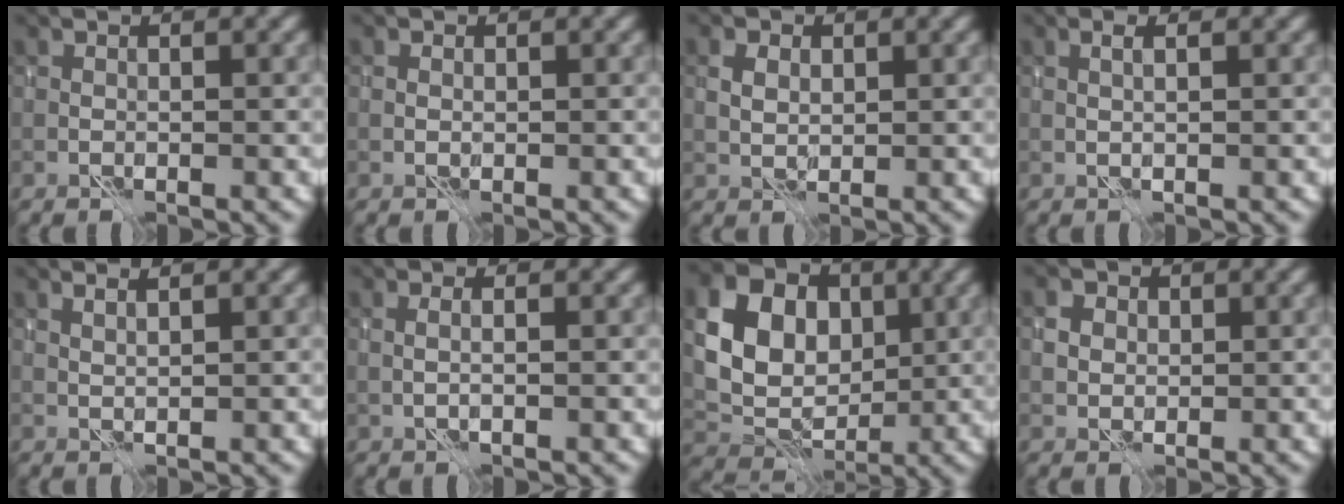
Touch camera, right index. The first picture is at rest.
{"total": 0.6, "force": [0.1, 0.5, 0.3], "torque": [-0.004, 0.000, 0.001]}
{"total": 2.4, "force": [1.1, 1.6, 1.5], "torque": [-0.032, 0.011, 0.016]}
{"total": 1.0, "force": [0.6, -0.3, 0.7], "torque": [-0.016, 0.005, 0.012]}
{"total": 1.2, "force": [1.1, -0.4, 0.4], "torque": [-0.012, 0.001, 0.021]}
{"total": 1.3, "force": [0.7, 0.3, 1.1], "torque": [-0.018, 0.001, 0.006]}
{"total": 13.1, "force": [3.8, 10.3, 7.1], "torque": [-0.157, 0.038, 0.058]}
{"total": 2.6, "force": [0.9, 2.2, 1.1], "torque": [-0.021, 0.010, 0.016]}